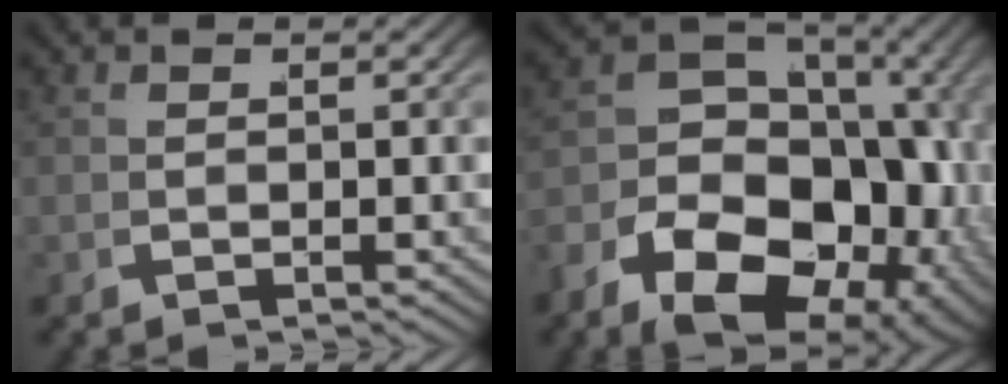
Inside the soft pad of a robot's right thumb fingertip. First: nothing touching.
{"total": 18.8, "force": [-3.6, 12.9, 13.2], "torque": [-0.202, -0.046, -0.049]}